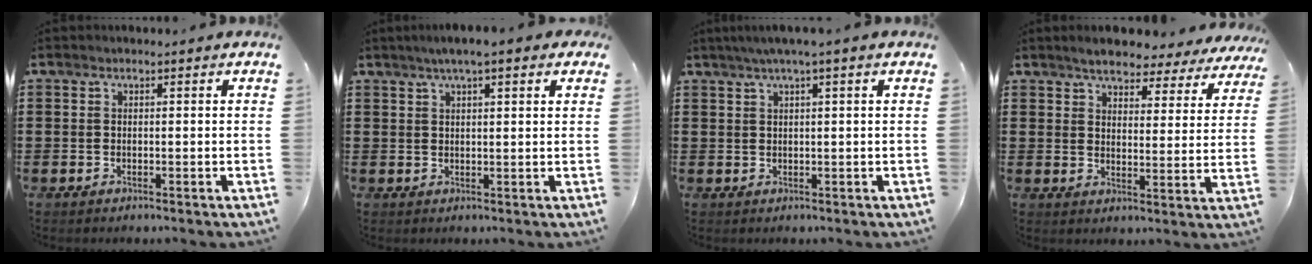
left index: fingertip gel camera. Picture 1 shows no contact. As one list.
[{"total": 3.7, "force": [2.3, 0.4, 2.9], "torque": [-0.062, 0.007, 0.040]}, {"total": 2.1, "force": [1.0, -0.4, 1.8], "torque": [-0.034, -0.002, 0.016]}, {"total": 5.1, "force": [4.9, 0.8, 1.3], "torque": [-0.039, -0.025, 0.084]}]